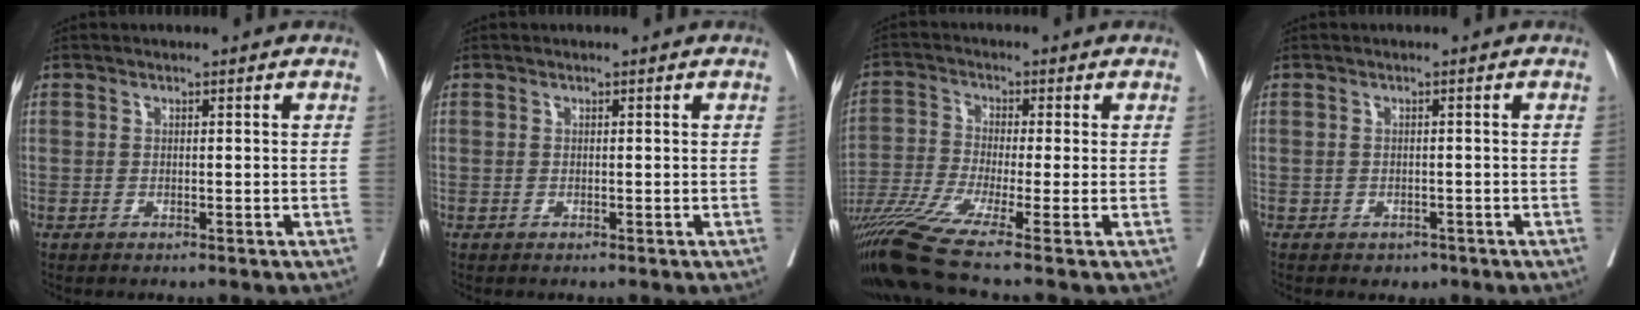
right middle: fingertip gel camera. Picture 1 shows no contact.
{"total": 0.0}
{"total": 12.2, "force": [-8.8, -1.7, 8.3], "torque": [-0.160, -0.032, -0.156]}
{"total": 1.7, "force": [-0.8, 1.4, 0.5], "torque": [-0.005, 0.005, -0.005]}